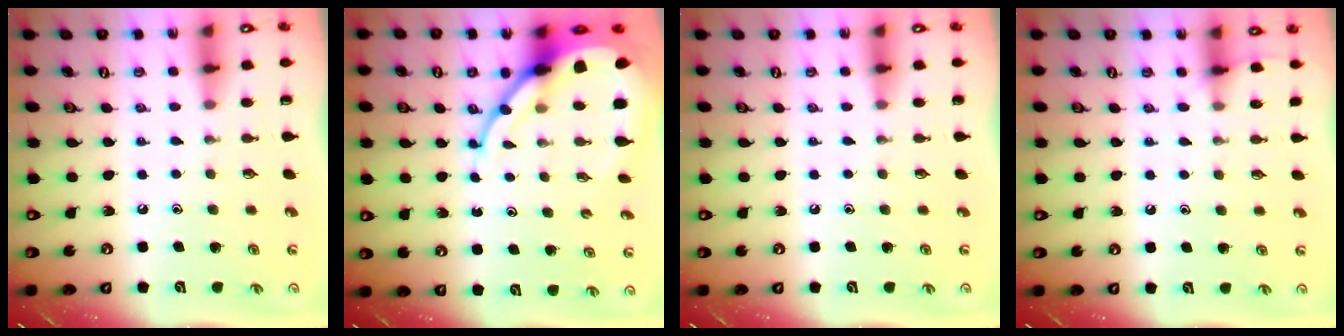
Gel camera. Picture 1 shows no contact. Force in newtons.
{"total": 12.5, "press": 12.4, "slide": 1.4}
{"total": 0.0}
{"total": 4.8, "press": 4.8, "slide": 0.6}